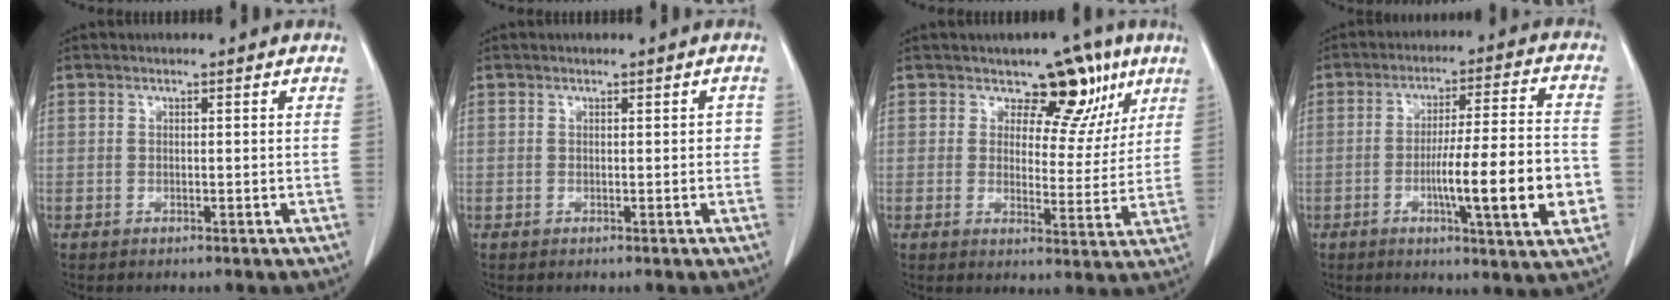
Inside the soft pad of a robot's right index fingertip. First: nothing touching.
{"total": 1.1, "force": [0.1, 0.7, 0.8], "torque": [-0.004, 0.010, 0.001]}
{"total": 8.0, "force": [5.1, 4.8, 3.8], "torque": [-0.025, -0.004, 0.063]}
{"total": 15.0, "force": [-3.8, 0.7, 14.5], "torque": [-0.215, -0.003, -0.058]}